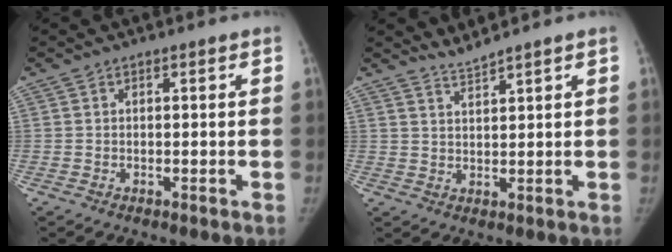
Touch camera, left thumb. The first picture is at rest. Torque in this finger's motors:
{"motor_torque": [-0.12, 0.20, -0.07, 0.25, -0.04]}